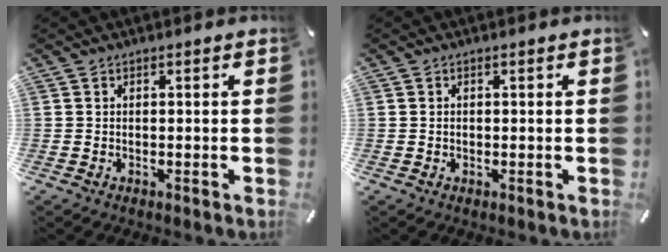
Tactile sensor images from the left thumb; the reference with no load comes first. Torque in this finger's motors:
{"motor_torque": [-0.21, -0.18, -0.19, 0.17, -0.02]}